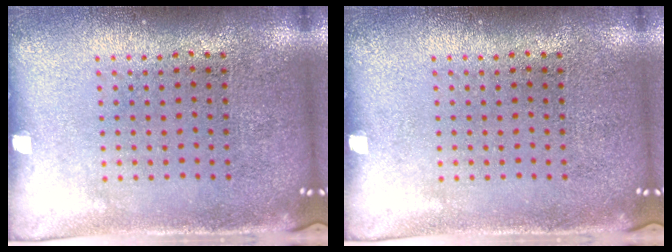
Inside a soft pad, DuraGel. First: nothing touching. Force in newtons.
{"total": 0.0}